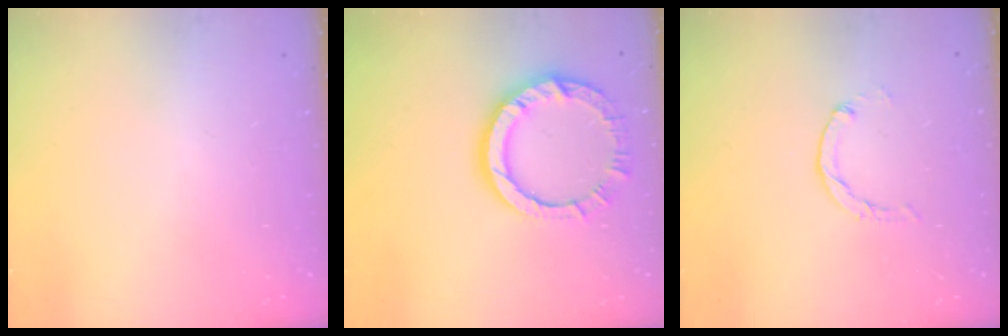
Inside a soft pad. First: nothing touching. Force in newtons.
{"total": 11.6, "press": 11.6, "slide": 0.8}
{"total": 0.7, "press": 0.7, "slide": 0.2}